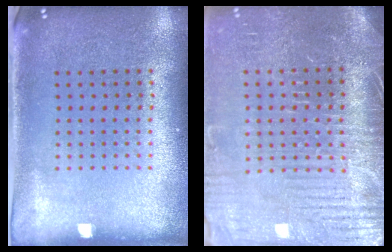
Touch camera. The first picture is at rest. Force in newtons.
{"total": 4.0, "press": 3.8, "slide": 1.3}